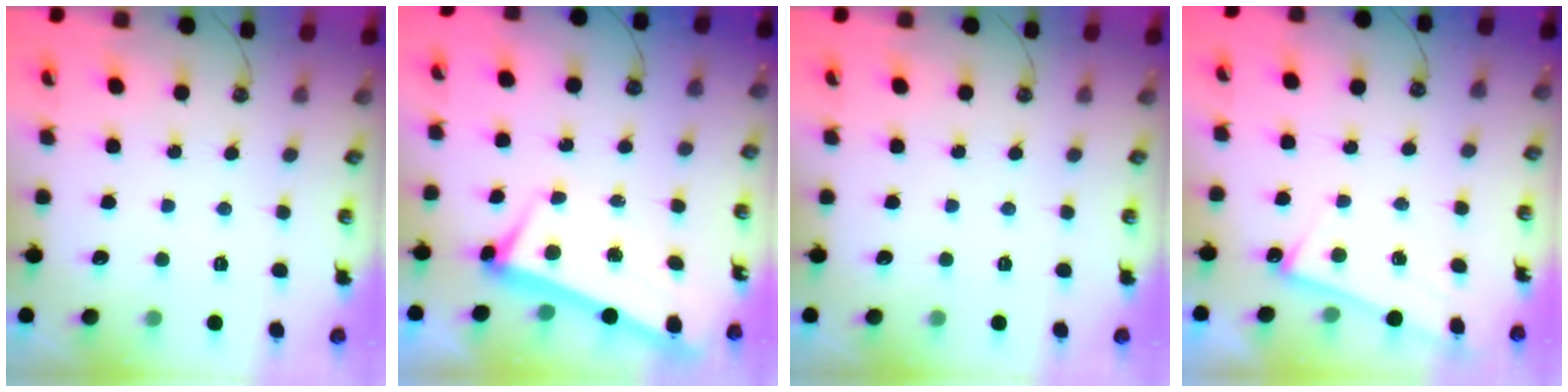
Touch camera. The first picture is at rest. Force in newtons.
{"total": 1.9, "press": 1.6, "slide": 0.9}
{"total": 0.0}
{"total": 6.3, "press": 6.3, "slide": 0.2}